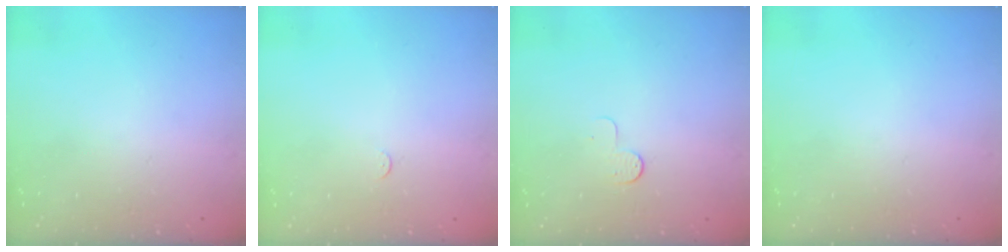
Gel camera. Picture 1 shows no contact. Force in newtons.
{"total": 2.3, "press": 2.3, "slide": 0.3}
{"total": 5.0, "press": 5.0, "slide": 0.4}
{"total": 0.0}